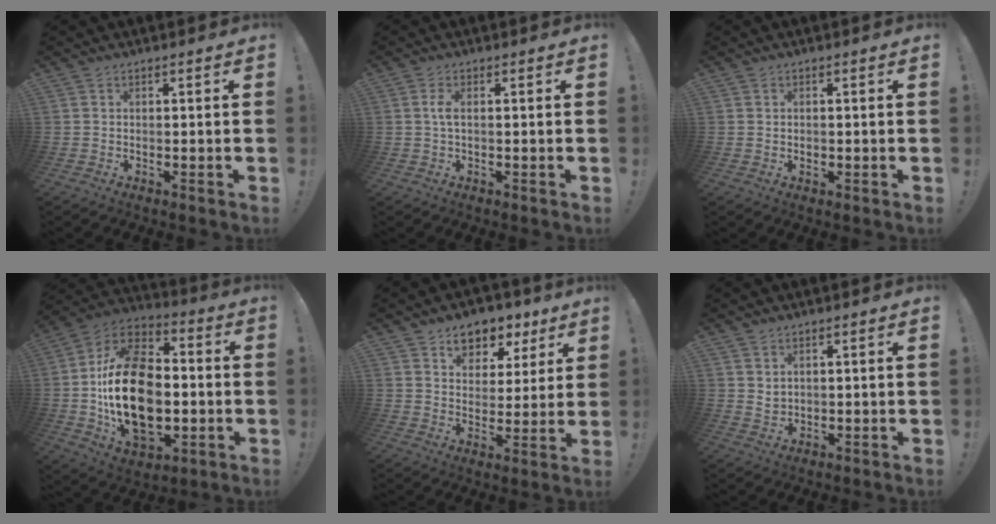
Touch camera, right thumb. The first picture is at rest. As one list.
[{"total": 2.5, "force": [0.2, 0.8, 2.4], "torque": [-0.039, 0.001, 0.000]}, {"total": 0.7, "force": [-0.1, 0.7, 0.2], "torque": [0.000, 0.000, -0.002]}, {"total": 26.5, "force": [-2.6, 17.3, 19.9], "torque": [-0.368, 0.018, -0.035]}, {"total": 8.7, "force": [6.0, 5.8, 2.5], "torque": [-0.033, -0.042, 0.112]}, {"total": 3.1, "force": [2.0, 2.0, 1.1], "torque": [-0.015, -0.010, 0.036]}]